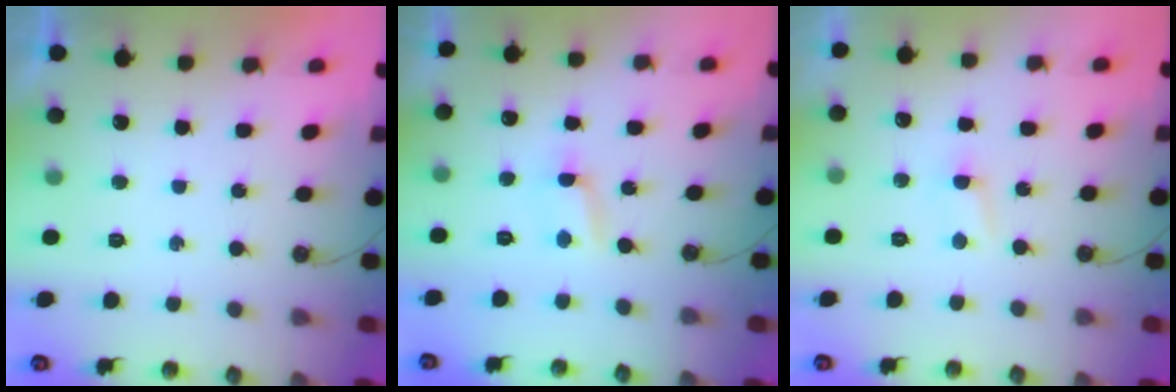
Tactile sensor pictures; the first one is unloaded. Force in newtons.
{"total": 1.5, "press": 1.5, "slide": 0.3}
{"total": 2.8, "press": 2.8, "slide": 0.2}